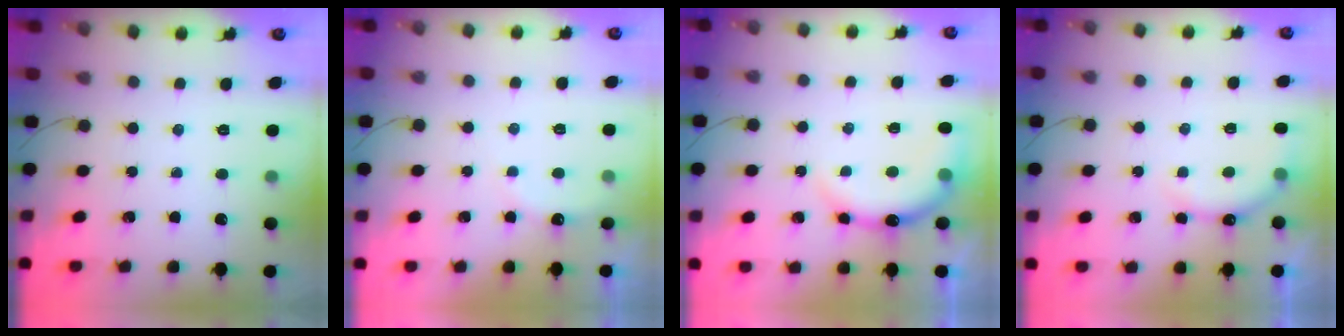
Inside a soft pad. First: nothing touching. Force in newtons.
{"total": 5.8, "press": 5.7, "slide": 1.0}
{"total": 8.5, "press": 8.5, "slide": 0.8}
{"total": 6.4, "press": 6.4, "slide": 0.5}